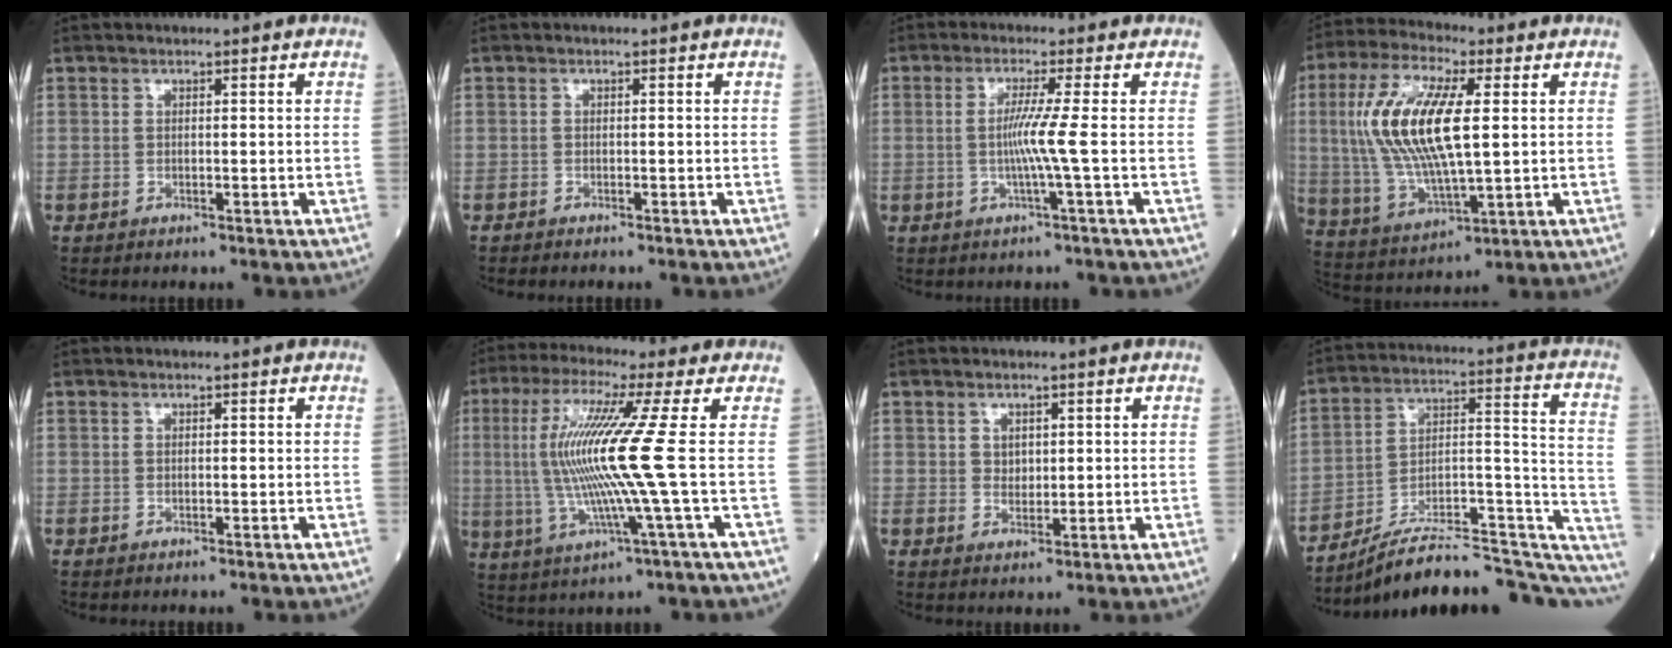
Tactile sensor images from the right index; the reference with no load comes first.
{"total": 1.0, "force": [-0.9, 0.2, 0.3], "torque": [-0.008, -0.001, -0.013]}
{"total": 4.4, "force": [-0.5, -1.7, 4.1], "torque": [-0.082, -0.005, -0.010]}
{"total": 15.6, "force": [2.3, 4.3, 14.8], "torque": [-0.318, 0.009, 0.046]}
{"total": 0.0}
{"total": 13.2, "force": [0.6, -1.8, 13.1], "torque": [-0.270, -0.002, 0.007]}
{"total": 2.1, "force": [0.7, 1.6, 1.2], "torque": [-0.015, -0.001, 0.012]}
{"total": 22.8, "force": [-18.4, 5.0, 12.6], "torque": [-0.116, 0.060, -0.267]}